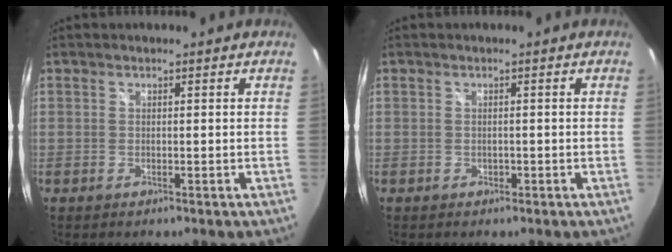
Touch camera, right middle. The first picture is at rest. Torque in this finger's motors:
{"motor_torque": [-0.01, 0.08, 0.00, 0.00]}